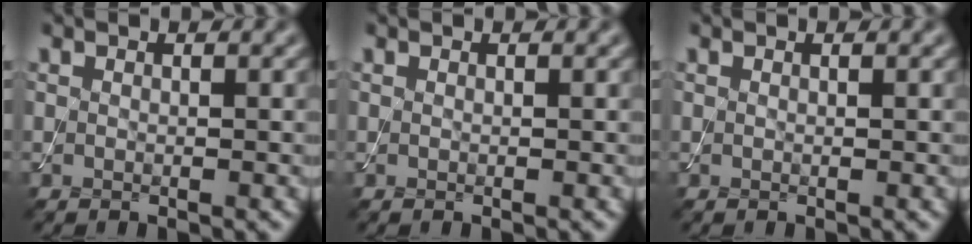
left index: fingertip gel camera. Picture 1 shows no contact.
{"total": 0.0}
{"total": 0.0}